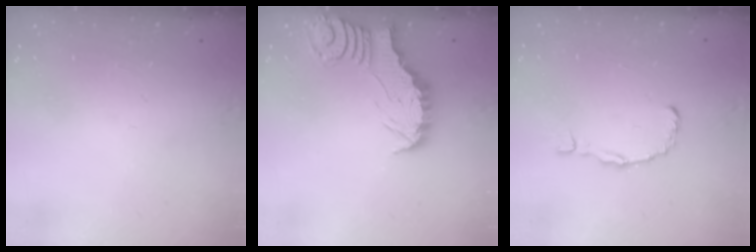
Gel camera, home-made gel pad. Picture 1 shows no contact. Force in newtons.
{"total": 2.4, "press": 2.4, "slide": 0.2}
{"total": 2.4, "press": 2.3, "slide": 0.3}